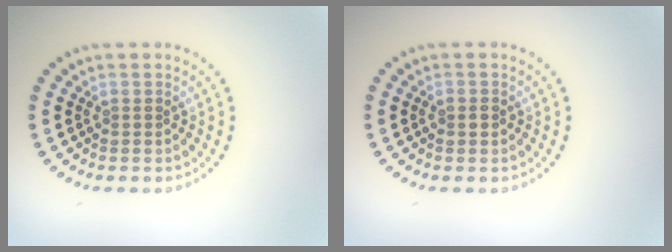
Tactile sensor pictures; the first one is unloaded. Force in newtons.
{"total": 1.3, "press": 1.3, "slide": 0.1}